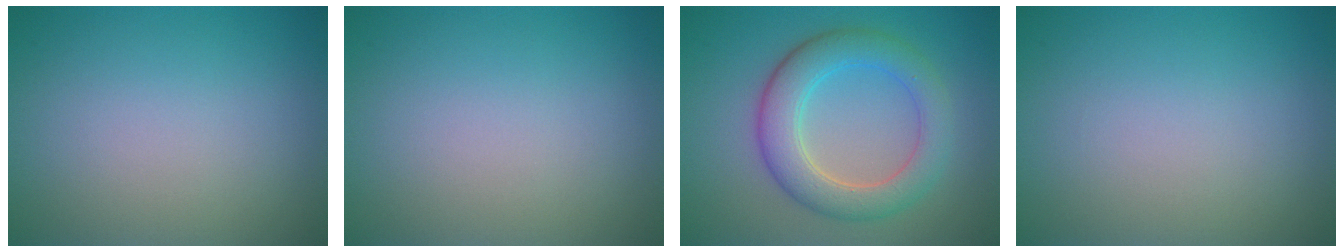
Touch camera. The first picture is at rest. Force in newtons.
{"total": 0.0}
{"total": 5.6, "press": 5.6, "slide": 0.4}
{"total": 0.0}